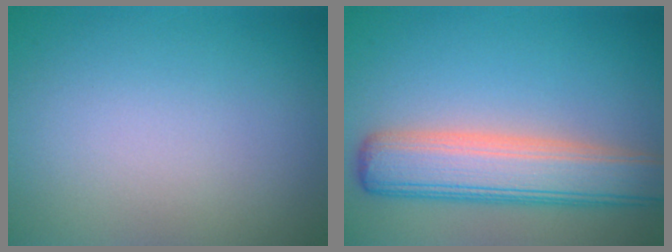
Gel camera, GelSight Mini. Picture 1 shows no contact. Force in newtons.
{"total": 7.0, "press": 7.0, "slide": 0.6}